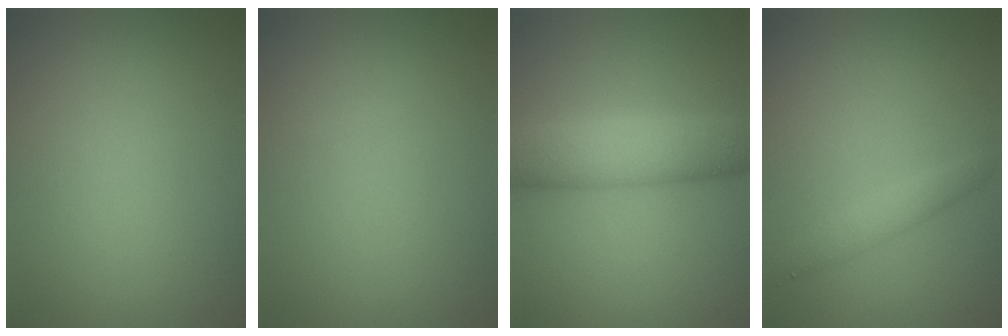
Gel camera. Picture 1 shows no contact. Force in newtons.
{"total": 0.0}
{"total": 5.9, "press": 5.9, "slide": 0.3}
{"total": 1.6, "press": 1.6, "slide": 0.0}